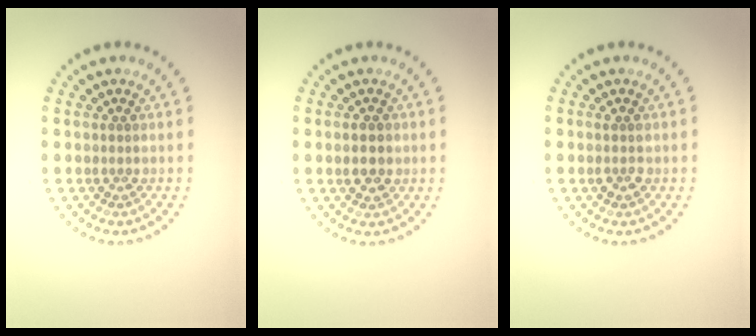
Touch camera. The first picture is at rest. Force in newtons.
{"total": 2.1, "press": 2.1, "slide": 0.1}
{"total": 1.4, "press": 1.4, "slide": 0.2}